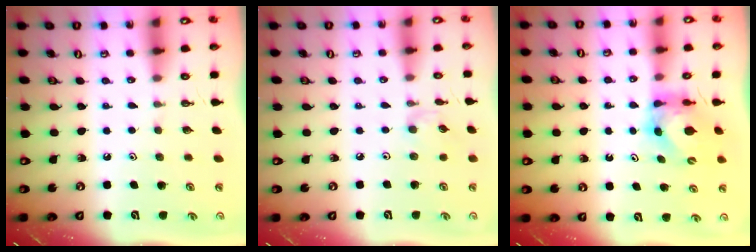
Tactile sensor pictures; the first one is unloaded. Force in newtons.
{"total": 1.5, "press": 1.5, "slide": 0.4}
{"total": 5.8, "press": 5.8, "slide": 0.5}